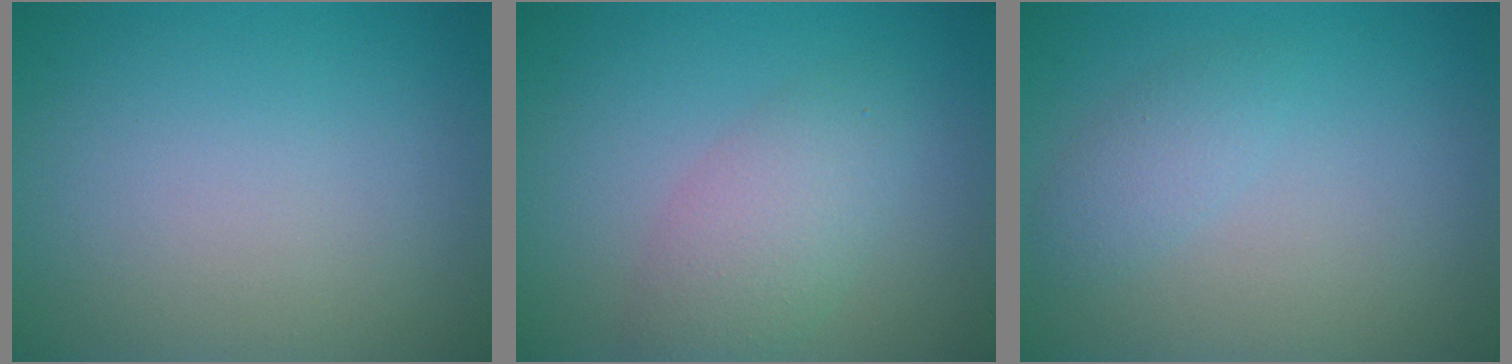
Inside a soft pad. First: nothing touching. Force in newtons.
{"total": 2.7, "press": 2.7, "slide": 0.2}
{"total": 1.6, "press": 1.6, "slide": 0.0}